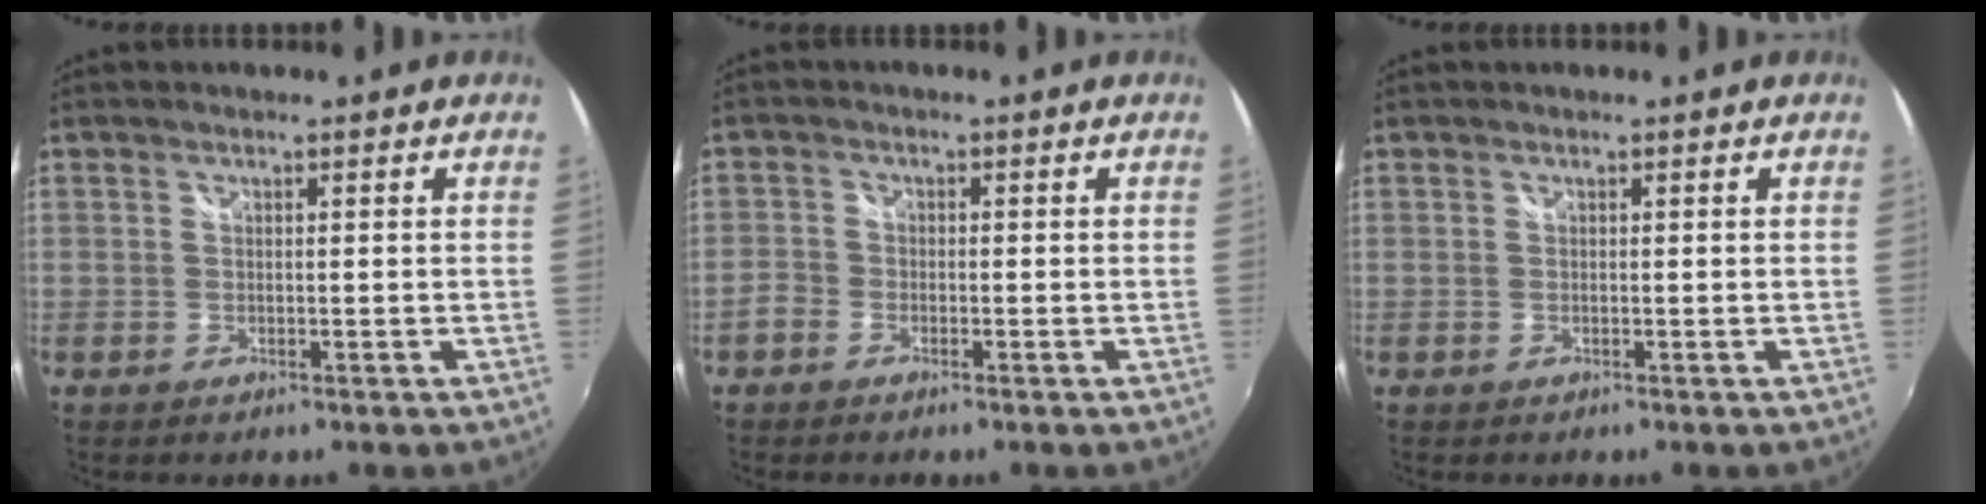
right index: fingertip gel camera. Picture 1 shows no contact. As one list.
[{"total": 2.8, "force": [-1.9, 2.0, 0.6], "torque": [-0.019, 0.003, -0.040]}, {"total": 0.0}]